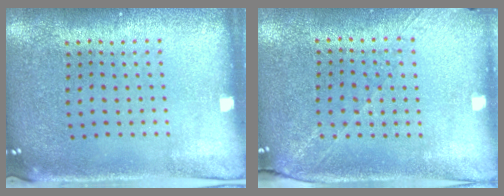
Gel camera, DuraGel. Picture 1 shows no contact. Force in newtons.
{"total": 1.2, "press": 1.0, "slide": 0.7}